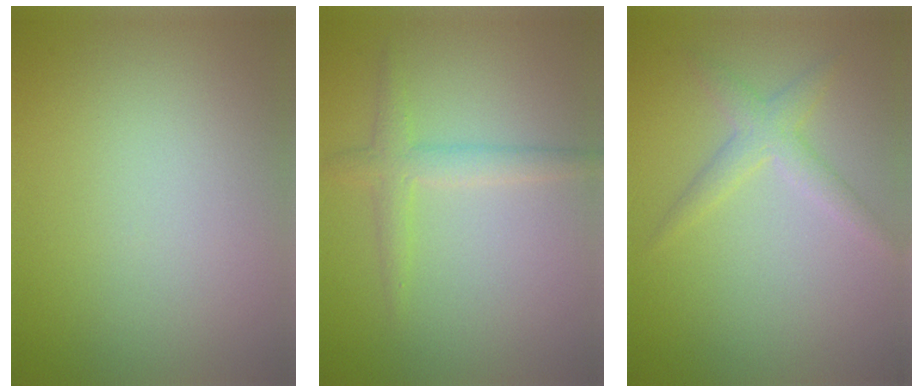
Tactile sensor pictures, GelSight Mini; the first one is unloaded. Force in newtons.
{"total": 2.4, "press": 2.4, "slide": 0.2}
{"total": 2.4, "press": 2.4, "slide": 0.0}